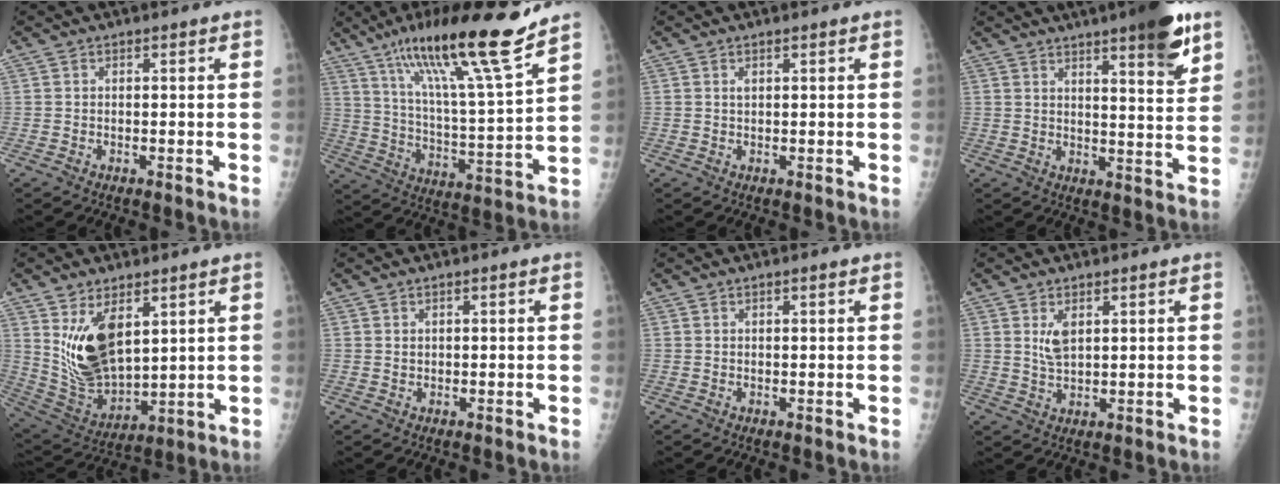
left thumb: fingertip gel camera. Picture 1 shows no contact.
{"total": 20.7, "force": [14.8, 1.2, 14.5], "torque": [-0.225, -0.067, 0.252]}
{"total": 0.8, "force": [0.5, 0.3, 0.6], "torque": [-0.012, 0.002, 0.011]}
{"total": 15.8, "force": [10.1, 2.0, 12.0], "torque": [-0.152, -0.059, 0.148]}
{"total": 14.0, "force": [5.2, 7.5, 10.7], "torque": [-0.173, -0.034, 0.123]}
{"total": 0.7, "force": [0.4, 0.4, 0.4], "torque": [-0.002, -0.003, 0.008]}
{"total": 0.7, "force": [0.5, 0.1, 0.5], "torque": [-0.008, 0.000, 0.008]}
{"total": 5.2, "force": [2.2, 2.5, 4.0], "torque": [-0.071, -0.017, 0.051]}